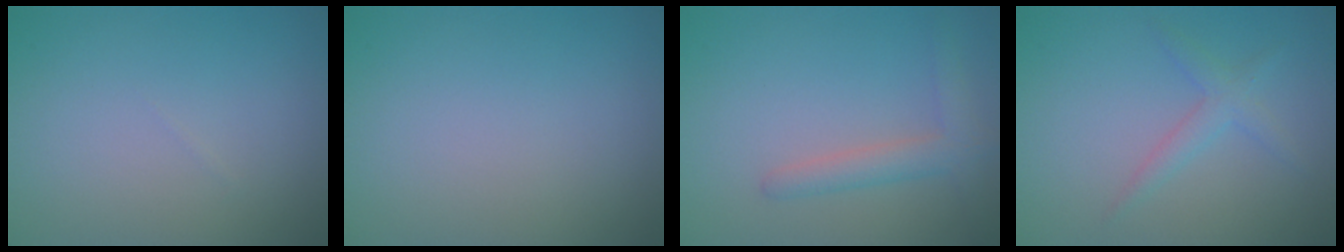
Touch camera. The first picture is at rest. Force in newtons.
{"total": 0.0}
{"total": 2.6, "press": 2.6, "slide": 0.2}
{"total": 1.9, "press": 1.9, "slide": 0.1}